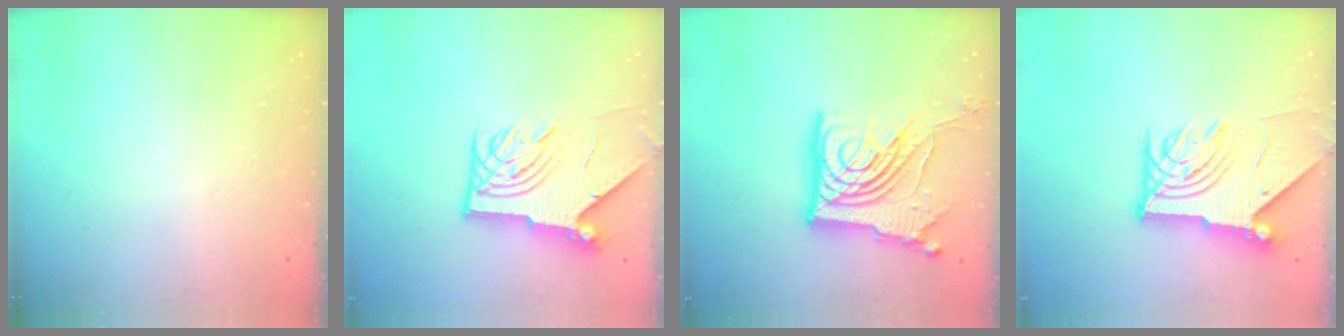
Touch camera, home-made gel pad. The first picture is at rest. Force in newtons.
{"total": 10.2, "press": 10.1, "slide": 1.1}
{"total": 22.5, "press": 22.4, "slide": 2.7}
{"total": 12.2, "press": 12.1, "slide": 1.3}